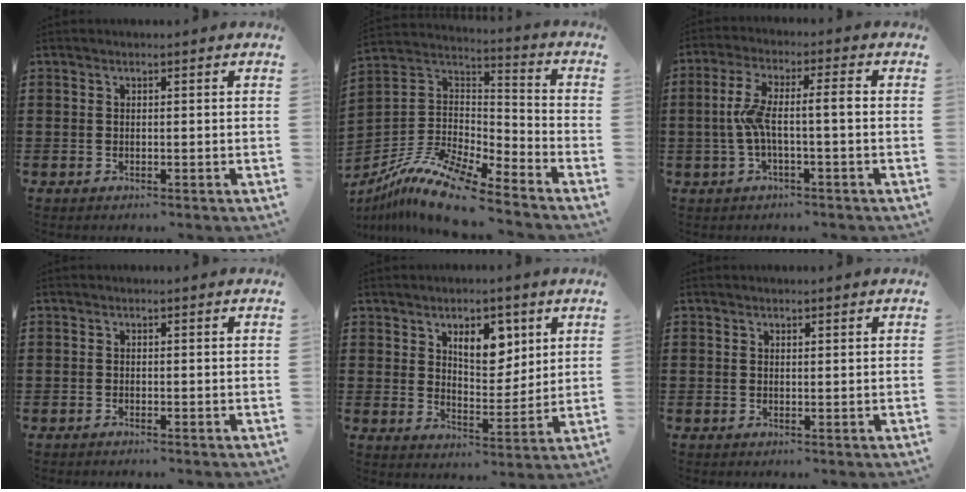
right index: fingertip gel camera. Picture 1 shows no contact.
{"total": 11.9, "force": [-9.7, 2.3, 6.5], "torque": [-0.145, 0.016, -0.197]}
{"total": 6.2, "force": [-0.7, 1.0, 6.1], "torque": [-0.124, -0.001, -0.023]}
{"total": 0.5, "force": [-0.5, 0.0, 0.1], "torque": [-0.004, -0.001, -0.011]}
{"total": 6.9, "force": [3.4, 3.8, 4.6], "torque": [-0.072, 0.001, 0.055]}
{"total": 0.6, "force": [0.3, 0.3, 0.3], "torque": [-0.006, 0.002, 0.007]}